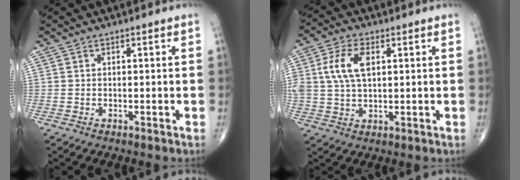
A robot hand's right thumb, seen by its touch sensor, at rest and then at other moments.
{"total": 8.5, "force": [2.1, 4.6, 6.8], "torque": [-0.144, 0.006, 0.040]}